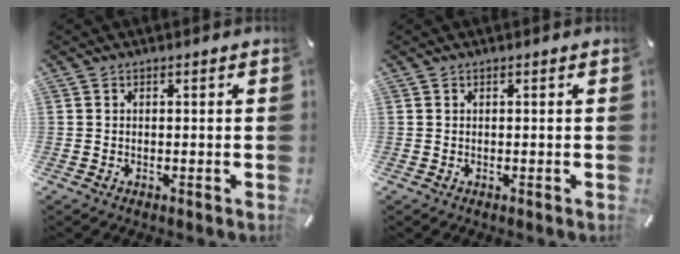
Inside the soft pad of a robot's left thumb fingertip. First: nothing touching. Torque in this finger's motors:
{"motor_torque": [0.04, -0.02, 0.06, 0.01, -0.02]}